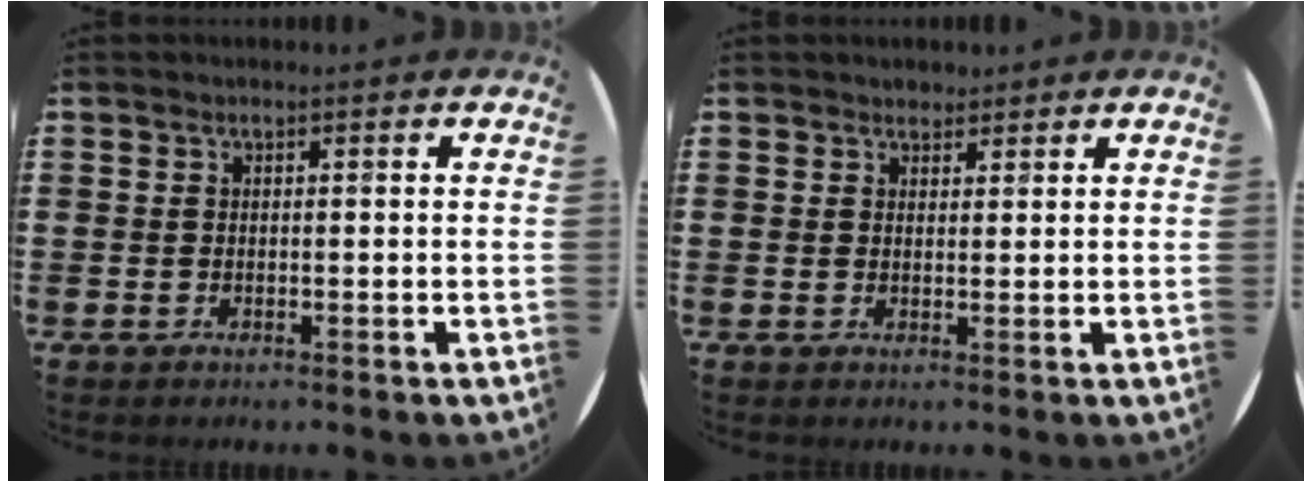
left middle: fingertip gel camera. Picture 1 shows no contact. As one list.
[{"total": 1.6, "force": [1.5, 0.5, 0.0], "torque": [0.006, 0.000, 0.027]}]